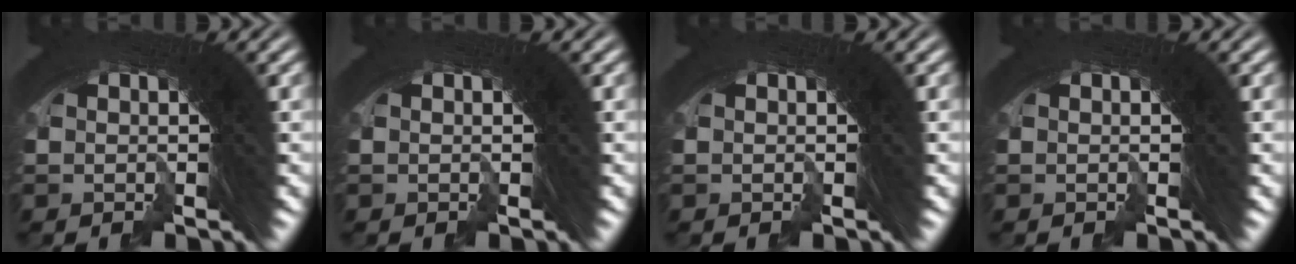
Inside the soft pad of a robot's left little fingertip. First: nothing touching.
{"total": 0.0}
{"total": 0.0}
{"total": 0.0}